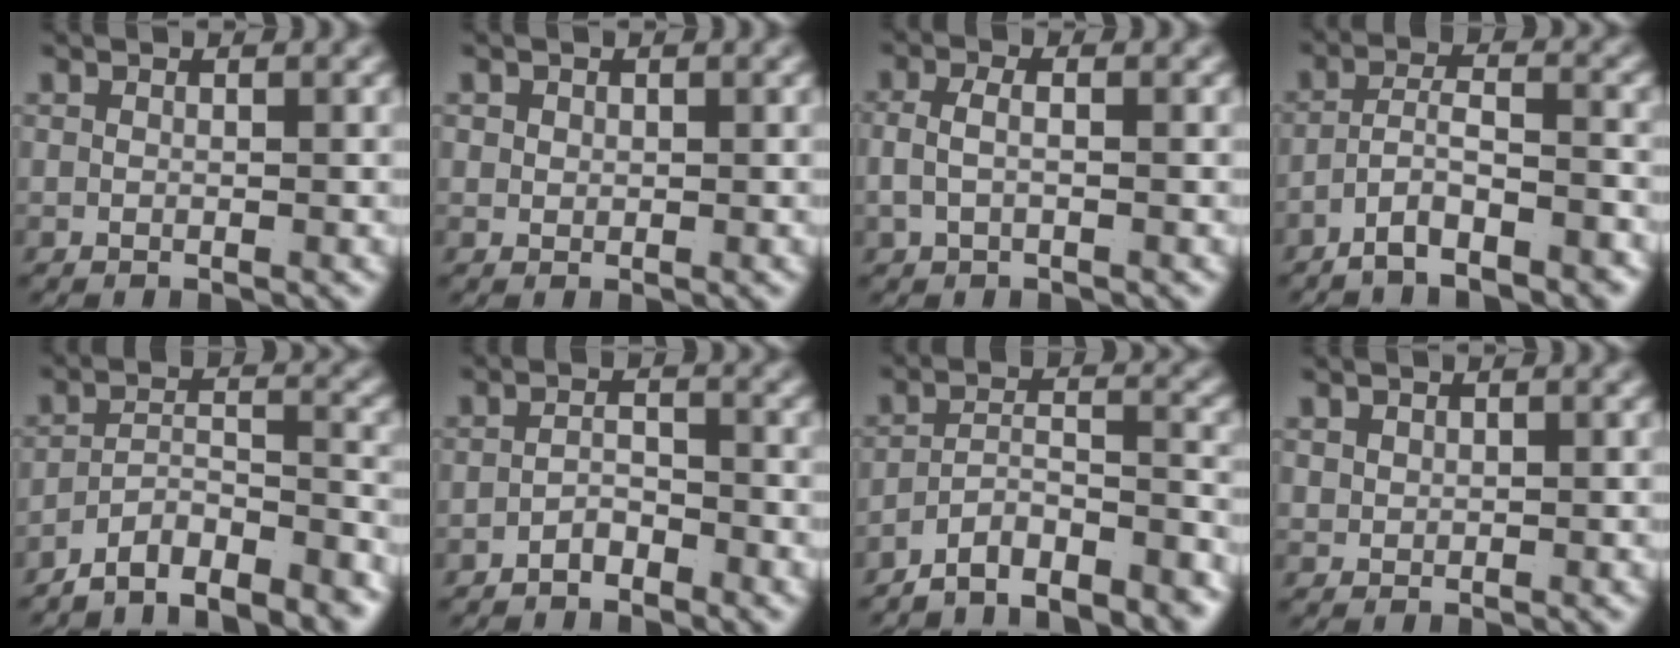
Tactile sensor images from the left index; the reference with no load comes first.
{"total": 0.9, "force": [0.4, 0.7, 0.4], "torque": [-0.013, -0.006, 0.015]}
{"total": 2.3, "force": [-0.5, 1.1, 1.9], "torque": [-0.050, -0.008, -0.002]}
{"total": 5.0, "force": [-3.7, 2.0, 2.6], "torque": [-0.057, -0.019, -0.060]}
{"total": 7.7, "force": [-6.7, 2.8, 2.7], "torque": [-0.048, -0.027, -0.105]}
{"total": 2.3, "force": [-2.0, 0.8, 0.7], "torque": [-0.007, -0.010, -0.035]}
{"total": 7.8, "force": [-6.7, 2.9, 2.7], "torque": [-0.050, -0.027, -0.107]}
{"total": 0.9, "force": [0.8, 0.3, 0.3], "torque": [-0.008, -0.005, 0.024]}